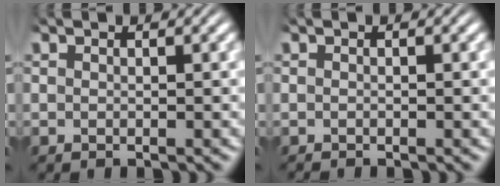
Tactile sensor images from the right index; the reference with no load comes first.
{"total": 0.5, "force": [-0.5, -0.2, 0.0], "torque": [-0.005, -0.006, -0.007]}